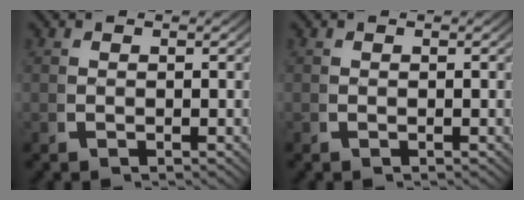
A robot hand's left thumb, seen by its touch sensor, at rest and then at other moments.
{"total": 0.0}